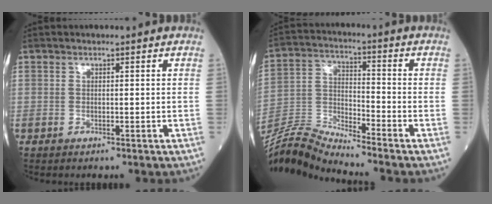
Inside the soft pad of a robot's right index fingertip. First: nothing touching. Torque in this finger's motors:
{"motor_torque": [-0.29, -0.19, -0.06, -0.02]}